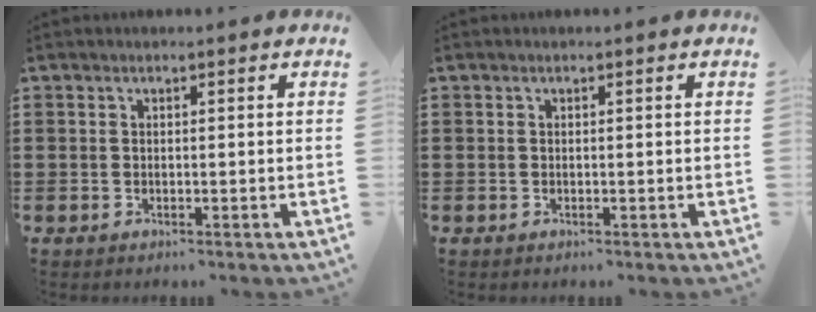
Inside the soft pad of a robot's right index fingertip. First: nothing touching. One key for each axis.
{"total": 0.0}